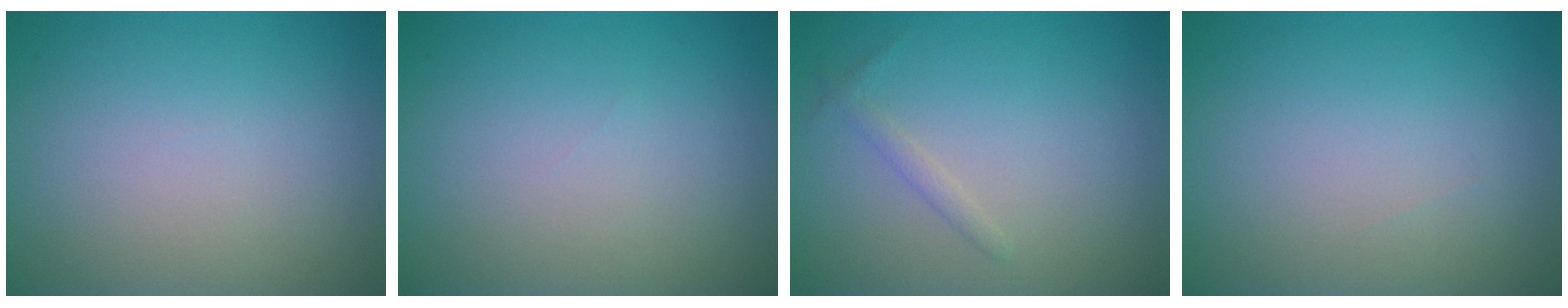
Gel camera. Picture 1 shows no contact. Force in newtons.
{"total": 0.0}
{"total": 0.9, "press": 0.9, "slide": 0.1}
{"total": 0.0}